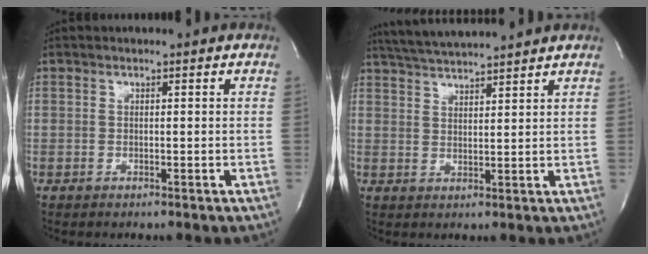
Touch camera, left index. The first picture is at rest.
{"total": 9.2, "force": [8.5, -0.5, 3.3], "torque": [-0.066, 0.023, 0.139]}